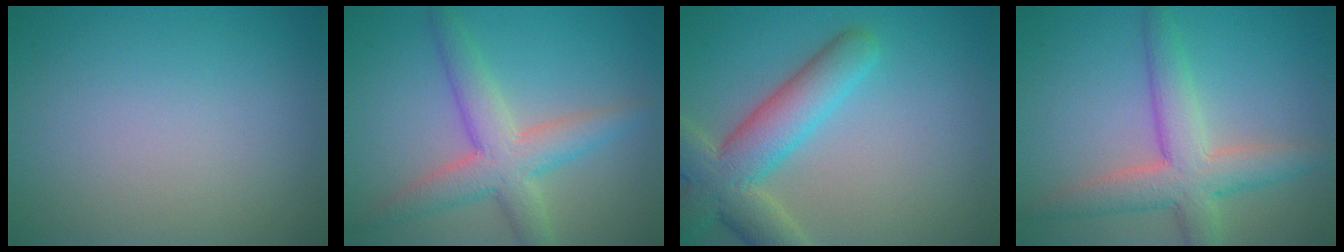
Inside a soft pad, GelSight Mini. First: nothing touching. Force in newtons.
{"total": 5.2, "press": 5.2, "slide": 0.3}
{"total": 7.1, "press": 7.1, "slide": 0.5}
{"total": 5.6, "press": 5.6, "slide": 0.6}